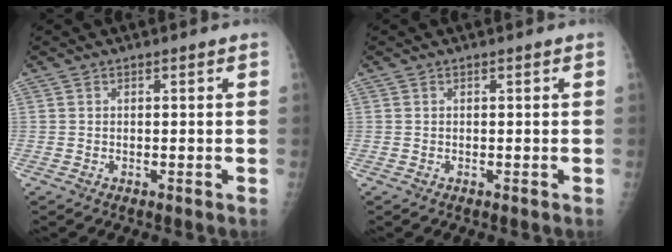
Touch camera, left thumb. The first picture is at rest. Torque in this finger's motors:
{"motor_torque": [0.00, 0.00, -0.05, 0.00, 0.00]}